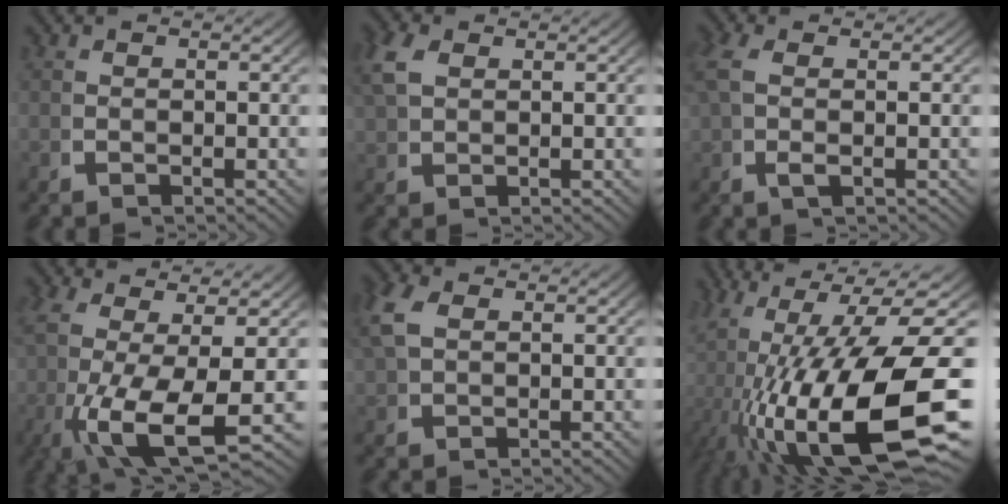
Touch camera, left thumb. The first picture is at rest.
{"total": 2.8, "force": [1.7, 1.6, 1.5], "torque": [-0.042, 0.005, 0.039]}
{"total": 2.2, "force": [0.4, 0.8, 2.0], "torque": [-0.064, -0.003, 0.013]}
{"total": 9.9, "force": [-2.1, 4.1, 8.8], "torque": [-0.195, -0.045, -0.009]}
{"total": 3.0, "force": [1.6, 1.8, 1.8], "torque": [-0.051, 0.002, 0.037]}
{"total": 19.6, "force": [-4.1, 10.9, 15.7], "torque": [-0.290, -0.068, -0.024]}